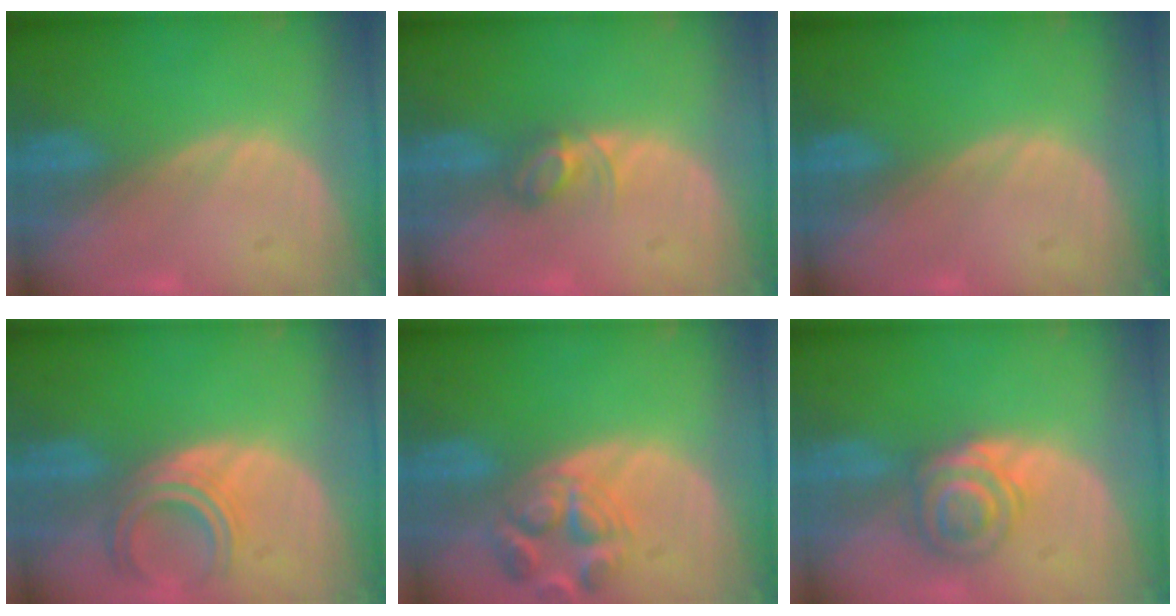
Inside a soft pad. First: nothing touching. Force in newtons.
{"total": 2.8, "press": 2.8, "slide": 0.4}
{"total": 0.0}
{"total": 4.7, "press": 4.7, "slide": 0.4}
{"total": 6.9, "press": 6.3, "slide": 2.8}
{"total": 6.1, "press": 5.6, "slide": 2.4}